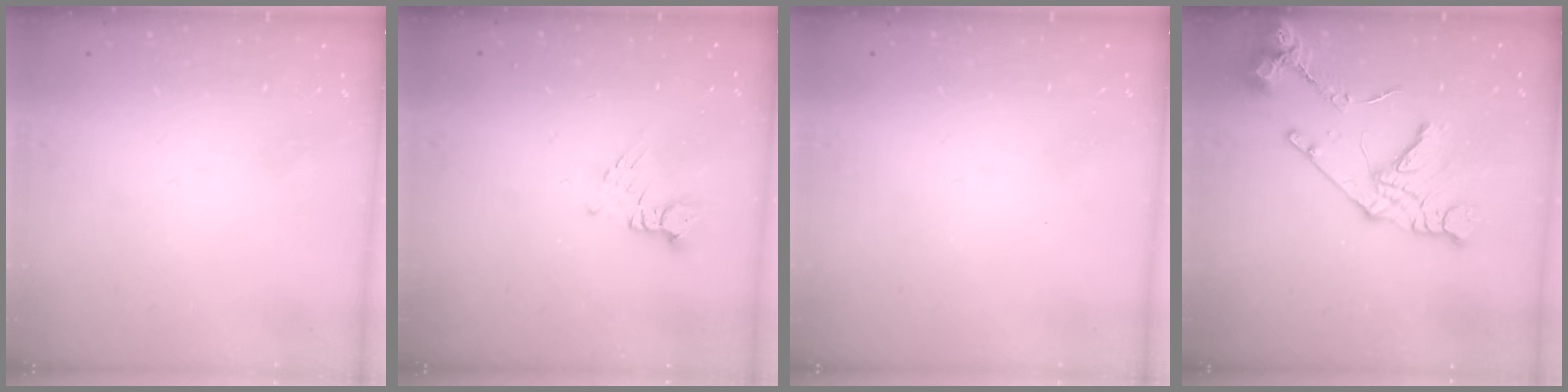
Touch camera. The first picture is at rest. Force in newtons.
{"total": 2.5, "press": 2.5, "slide": 0.3}
{"total": 0.0}
{"total": 15.0, "press": 14.9, "slide": 1.9}